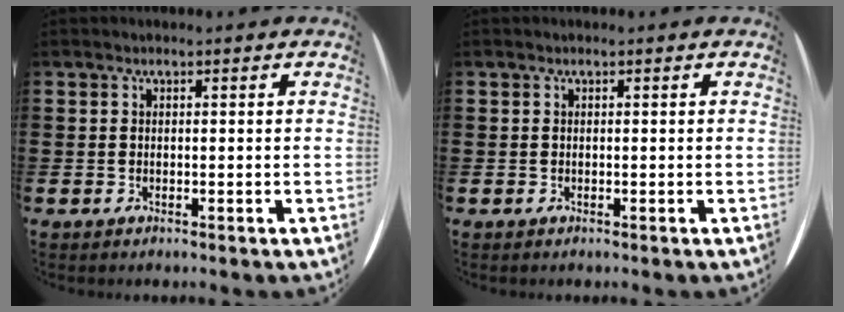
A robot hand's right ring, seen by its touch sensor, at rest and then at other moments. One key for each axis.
{"total": 0.0}